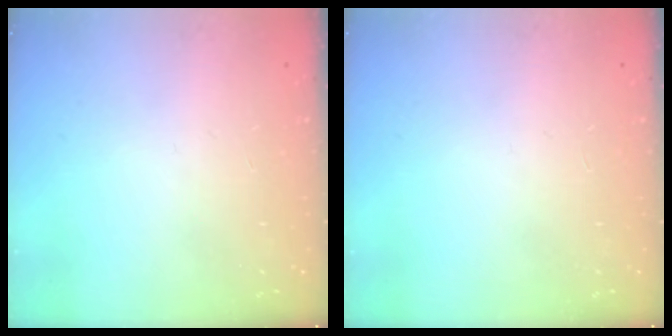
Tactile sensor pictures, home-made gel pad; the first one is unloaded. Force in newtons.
{"total": 0.0}